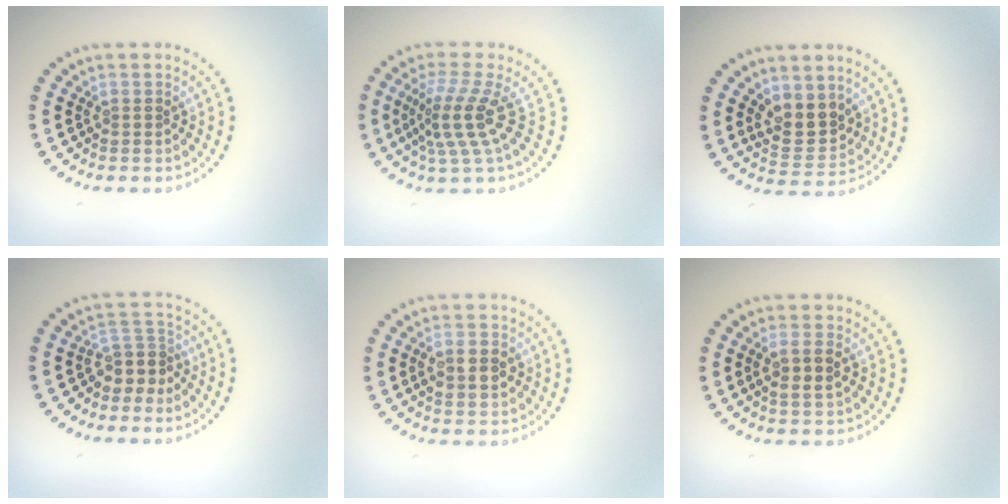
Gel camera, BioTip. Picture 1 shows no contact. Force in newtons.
{"total": 4.0, "press": 2.9, "slide": 2.8}
{"total": 3.7, "press": 3.4, "slide": 1.4}
{"total": 2.7, "press": 2.0, "slide": 1.8}
{"total": 3.7, "press": 3.7, "slide": 0.4}
{"total": 2.3, "press": 2.2, "slide": 0.7}